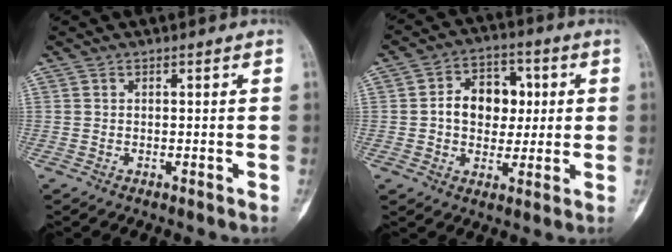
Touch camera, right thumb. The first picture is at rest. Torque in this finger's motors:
{"motor_torque": [0.98, 1.32, 0.37, -0.22, 0.04]}